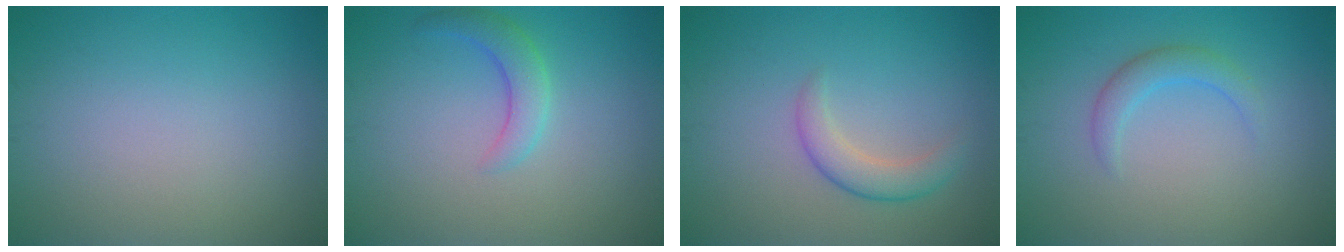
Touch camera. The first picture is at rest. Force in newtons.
{"total": 2.6, "press": 2.6, "slide": 0.1}
{"total": 2.6, "press": 2.6, "slide": 0.1}
{"total": 2.0, "press": 2.0, "slide": 0.1}